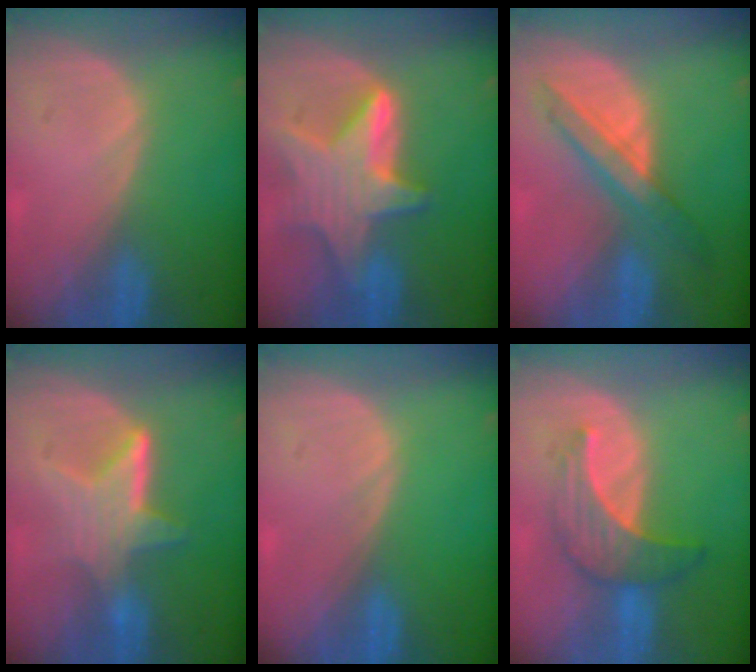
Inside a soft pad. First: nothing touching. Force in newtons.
{"total": 9.3, "press": 9.3, "slide": 0.7}
{"total": 6.2, "press": 6.1, "slide": 0.5}
{"total": 6.7, "press": 6.1, "slide": 2.8}
{"total": 0.0}
{"total": 7.0, "press": 6.6, "slide": 2.3}